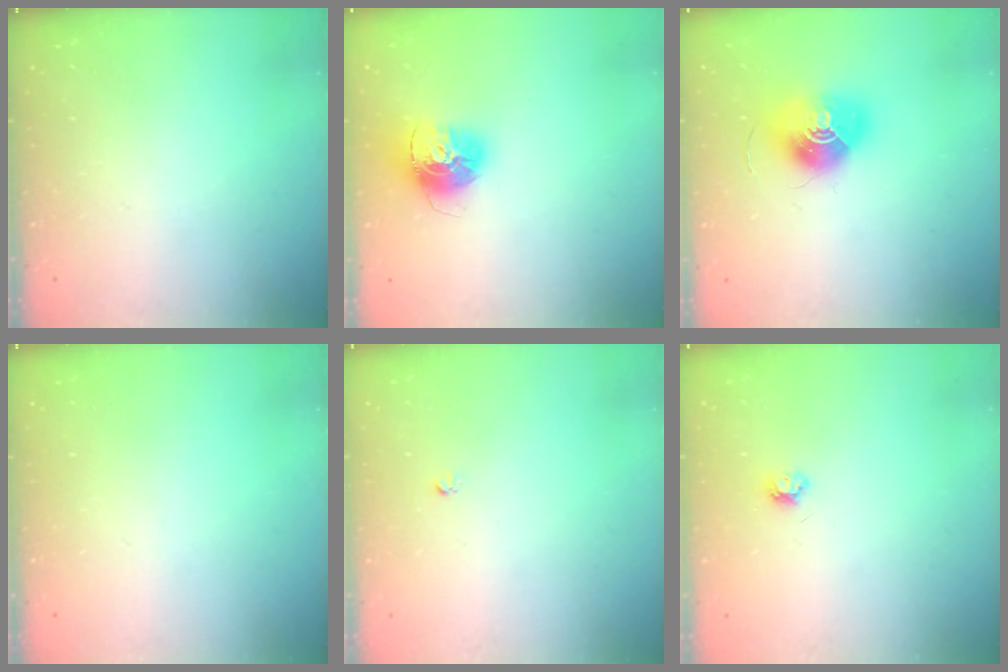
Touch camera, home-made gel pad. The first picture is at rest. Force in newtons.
{"total": 14.6, "press": 14.6, "slide": 1.5}
{"total": 13.5, "press": 13.5, "slide": 0.6}
{"total": 0.0}
{"total": 2.5, "press": 2.5, "slide": 0.2}
{"total": 4.2, "press": 4.2, "slide": 0.6}